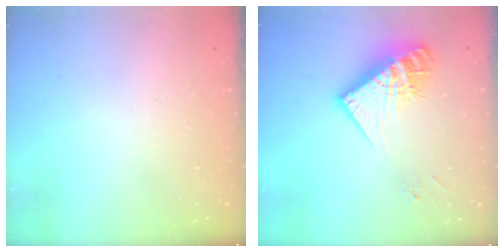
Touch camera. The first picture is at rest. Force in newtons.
{"total": 16.6, "press": 16.5, "slide": 1.5}